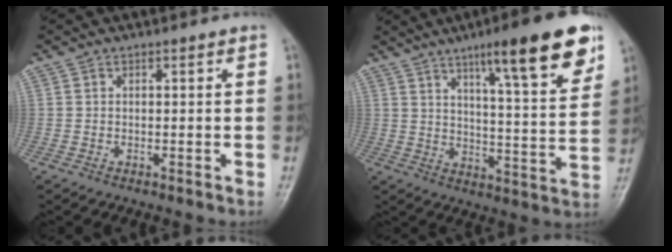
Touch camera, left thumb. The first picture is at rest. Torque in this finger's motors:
{"motor_torque": [0.53, 0.71, 1.45, -1.32, 0.26]}